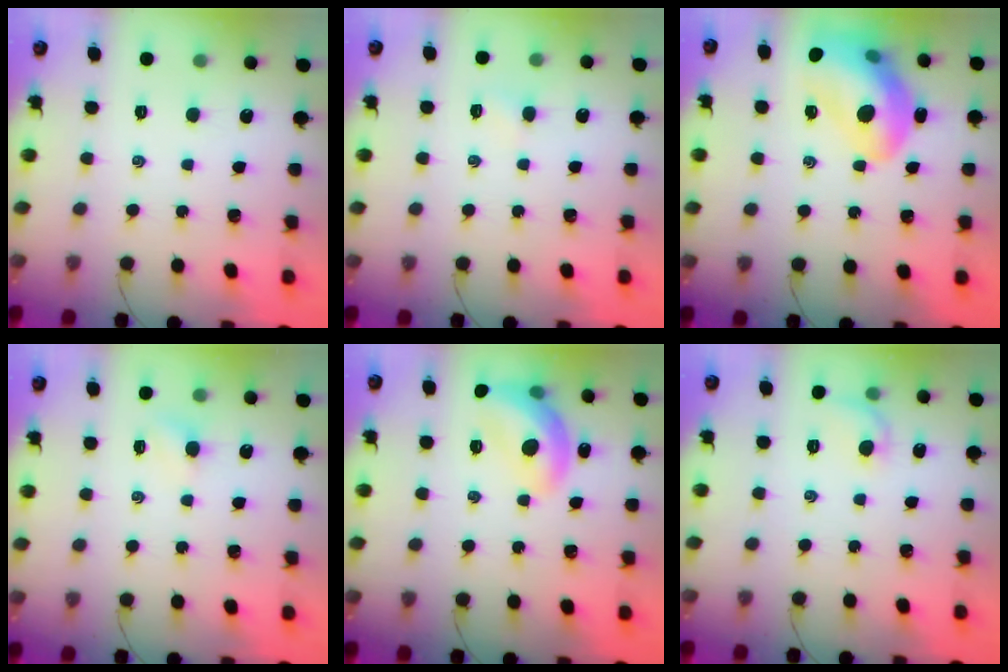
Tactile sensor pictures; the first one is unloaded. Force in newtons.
{"total": 1.6, "press": 1.5, "slide": 0.5}
{"total": 18.8, "press": 18.6, "slide": 2.9}
{"total": 4.0, "press": 3.8, "slide": 1.2}
{"total": 13.5, "press": 13.4, "slide": 1.8}
{"total": 6.3, "press": 6.2, "slide": 1.2}